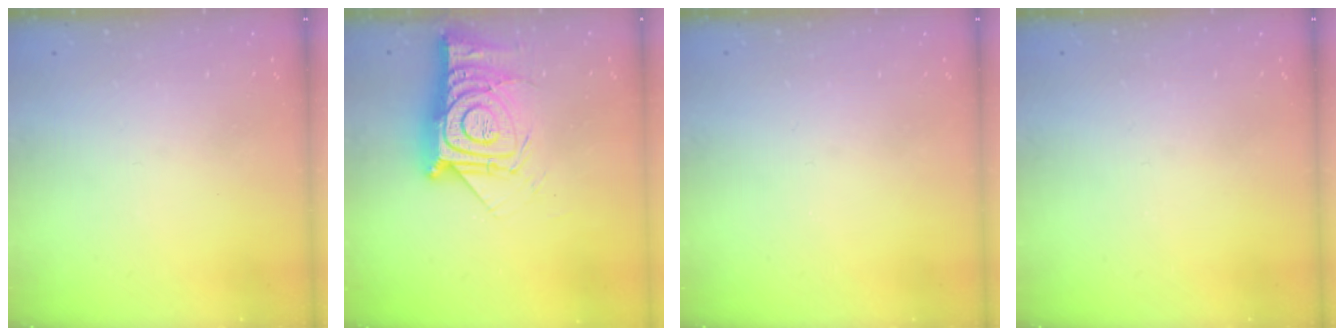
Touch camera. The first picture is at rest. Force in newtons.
{"total": 18.4, "press": 18.4, "slide": 1.5}
{"total": 0.0}
{"total": 0.0}